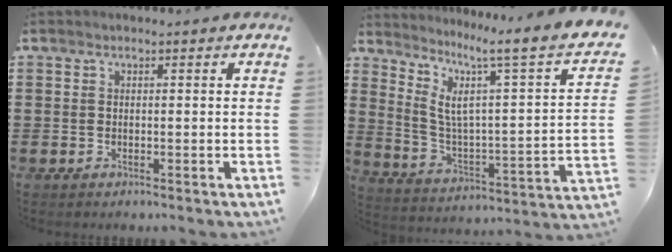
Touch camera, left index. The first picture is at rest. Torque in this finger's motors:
{"motor_torque": [1.15, -0.99, 0.20, 0.16]}